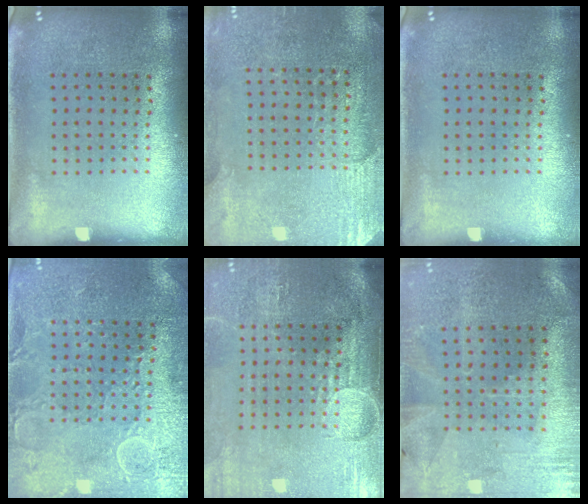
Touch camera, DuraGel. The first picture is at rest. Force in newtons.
{"total": 2.8, "press": 2.6, "slide": 0.8}
{"total": 0.0}
{"total": 2.9, "press": 2.8, "slide": 0.4}
{"total": 4.5, "press": 3.8, "slide": 2.4}
{"total": 0.5, "press": 0.3, "slide": 0.4}